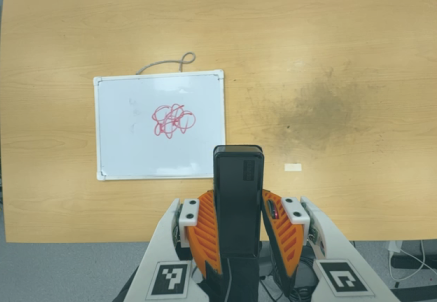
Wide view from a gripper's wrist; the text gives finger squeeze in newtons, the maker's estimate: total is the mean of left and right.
{"total": 3.8, "left": 2.3, "right": 5.3}